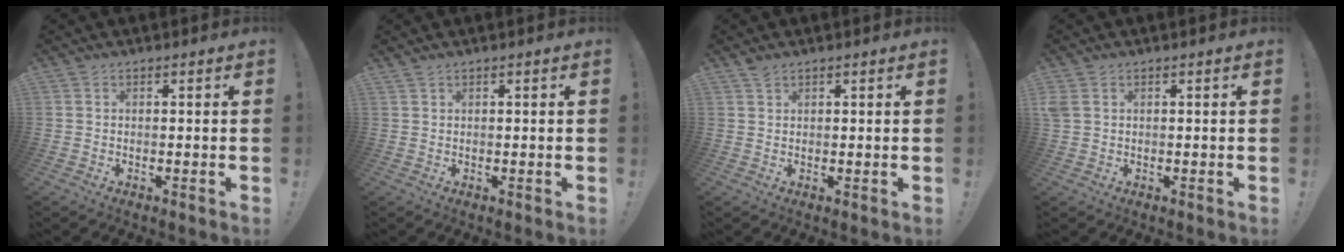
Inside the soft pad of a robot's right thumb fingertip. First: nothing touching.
{"total": 0.7, "force": [0.7, 0.2, 0.2], "torque": [-0.006, 0.001, 0.014]}
{"total": 1.9, "force": [1.5, 0.8, 0.8], "torque": [-0.011, -0.006, 0.027]}
{"total": 2.2, "force": [0.6, 1.1, 1.8], "torque": [-0.033, 0.003, 0.014]}